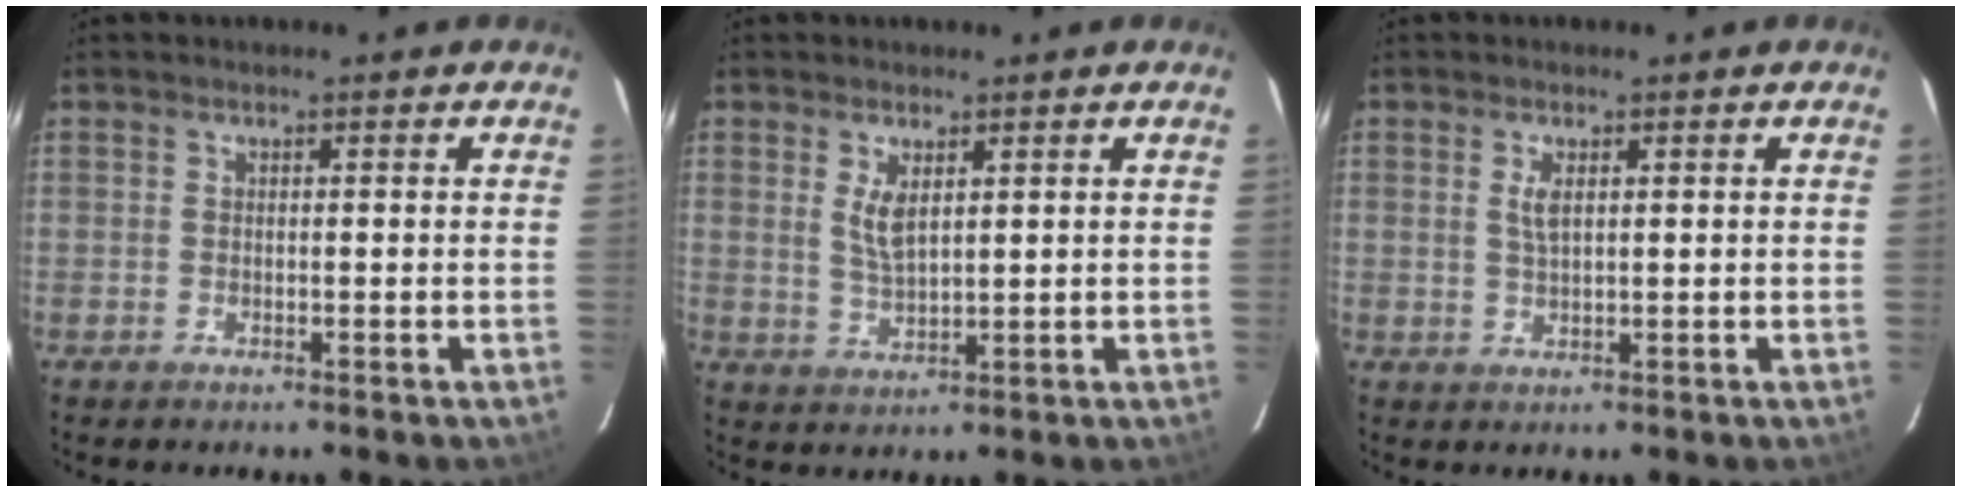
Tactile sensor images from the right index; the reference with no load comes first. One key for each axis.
{"total": 4.3, "fx": 1.7, "fy": 1.8, "fz": 3.5, "tx": -0.065, "ty": -0.005, "tz": 0.036}
{"total": 2.5, "fx": 0.8, "fy": 1.0, "fz": 2.1, "tx": -0.042, "ty": 0.000, "tz": 0.016}